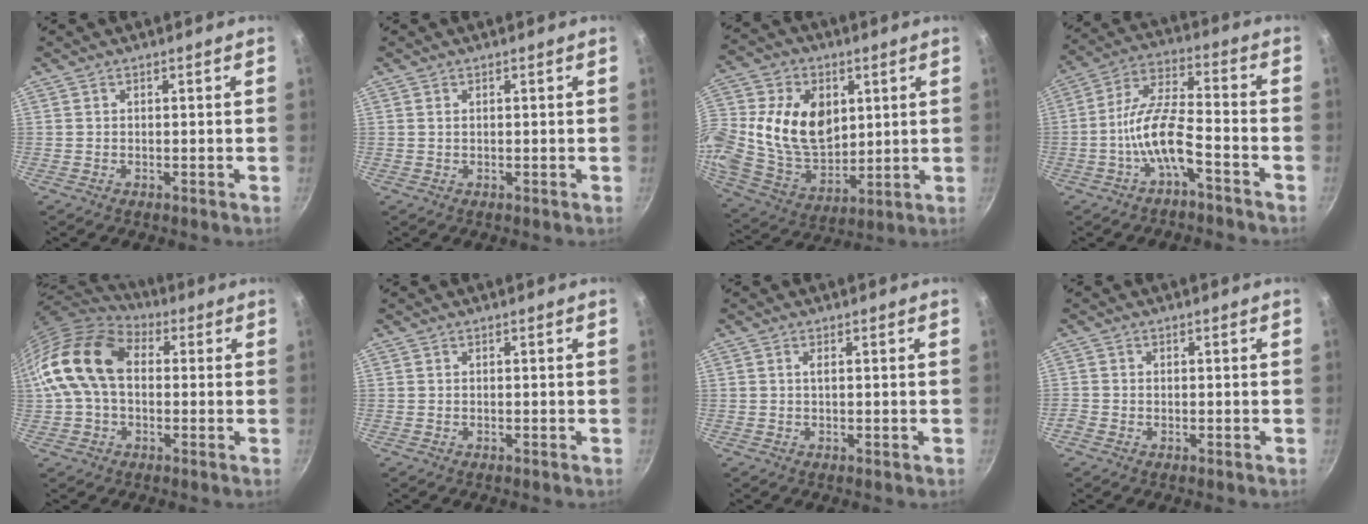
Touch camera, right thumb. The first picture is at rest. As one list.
[{"total": 0.5, "force": [0.2, 0.3, 0.4], "torque": [-0.007, 0.001, 0.004]}, {"total": 19.8, "force": [3.7, 14.3, 13.1], "torque": [-0.233, -0.009, 0.072]}, {"total": 10.3, "force": [-5.0, 3.7, 8.2], "torque": [-0.166, 0.049, -0.097]}, {"total": 17.3, "force": [1.6, 11.8, 12.5], "torque": [-0.224, 0.034, 0.013]}, {"total": 0.0}, {"total": 1.0, "force": [0.2, 0.2, 1.0], "torque": [-0.018, 0.000, 0.003]}, {"total": 1.0, "force": [-0.3, 0.9, 0.3], "torque": [-0.006, 0.002, -0.008]}]